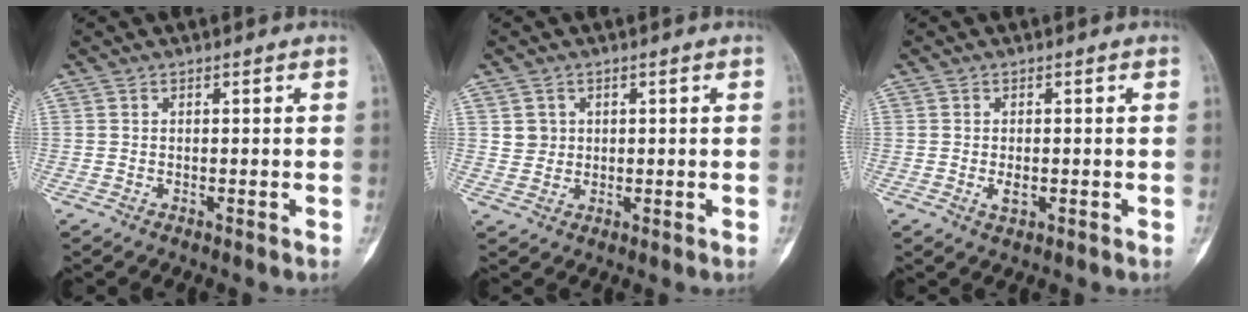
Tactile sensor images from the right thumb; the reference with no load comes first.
{"total": 2.7, "force": [0.9, 2.5, 0.5], "torque": [0.005, -0.003, 0.016]}
{"total": 2.0, "force": [-0.4, 1.1, 1.6], "torque": [-0.028, -0.001, -0.003]}